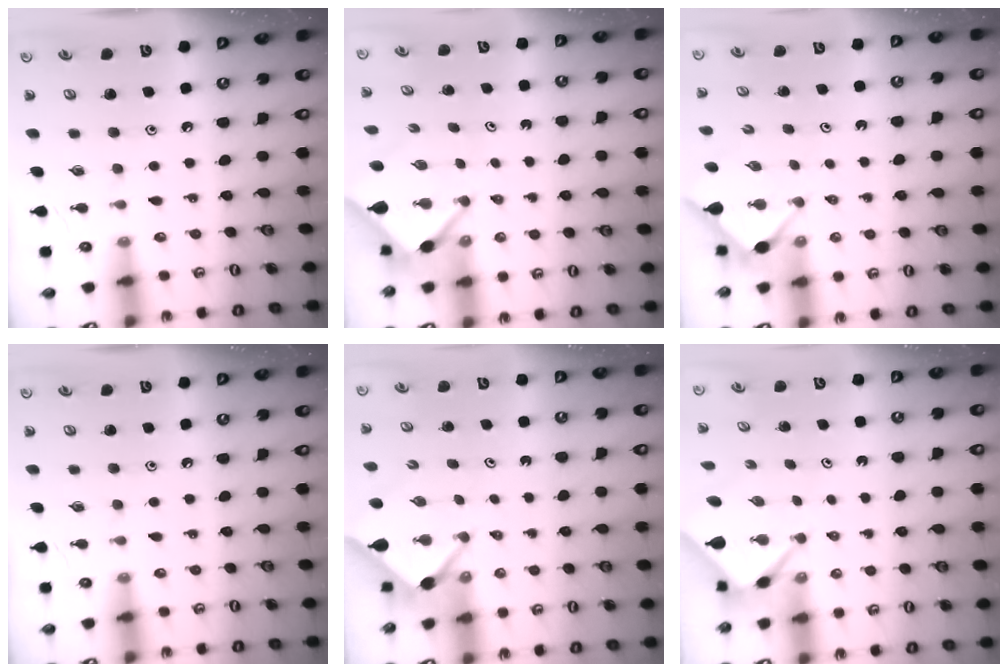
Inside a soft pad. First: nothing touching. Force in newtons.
{"total": 3.4, "press": 3.4, "slide": 0.1}
{"total": 2.7, "press": 2.6, "slide": 0.3}
{"total": 0.0}
{"total": 2.5, "press": 2.5, "slide": 0.2}
{"total": 2.5, "press": 2.5, "slide": 0.1}